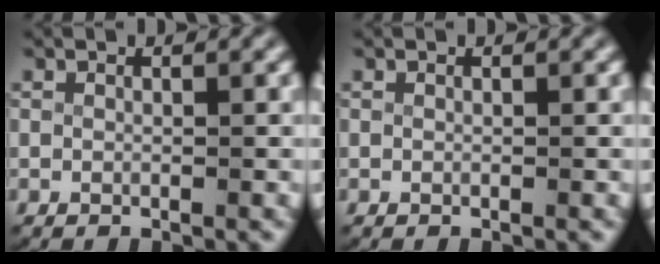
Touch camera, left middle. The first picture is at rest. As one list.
[{"total": 0.0}]